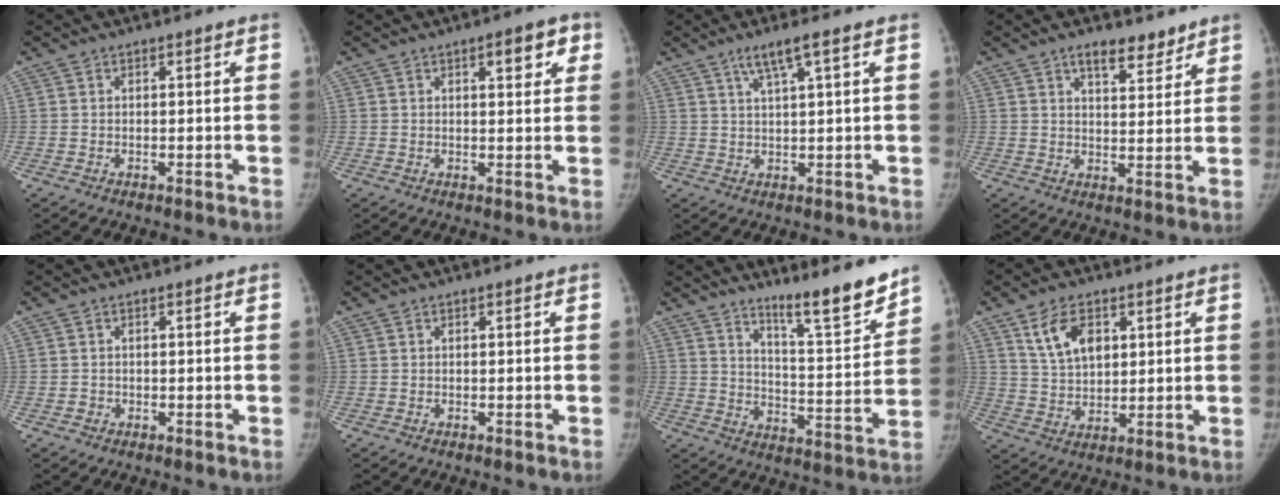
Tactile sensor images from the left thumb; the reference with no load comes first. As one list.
[{"total": 5.3, "force": [2.4, 2.1, 4.2], "torque": [-0.033, -0.005, 0.027]}, {"total": 4.5, "force": [2.5, -0.1, 3.7], "torque": [-0.076, -0.007, 0.053]}, {"total": 6.3, "force": [4.6, 2.7, 3.2], "torque": [-0.023, -0.029, 0.072]}, {"total": 0.9, "force": [-0.3, 0.8, 0.1], "torque": [0.006, 0.005, -0.006]}, {"total": 0.0}, {"total": 12.4, "force": [10.2, 1.1, 7.1], "torque": [-0.087, -0.086, 0.165]}, {"total": 8.7, "force": [3.9, 5.3, 5.7], "torque": [-0.083, -0.017, 0.081]}]